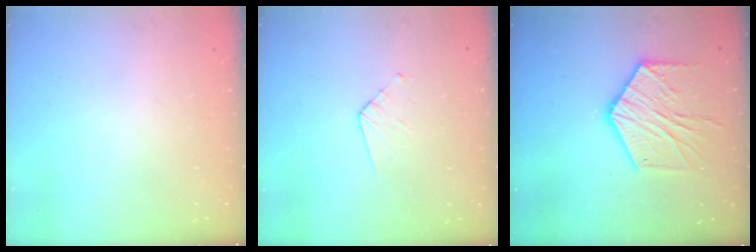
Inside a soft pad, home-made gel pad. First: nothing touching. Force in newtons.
{"total": 3.9, "press": 3.9, "slide": 0.3}
{"total": 15.1, "press": 15.0, "slide": 0.7}